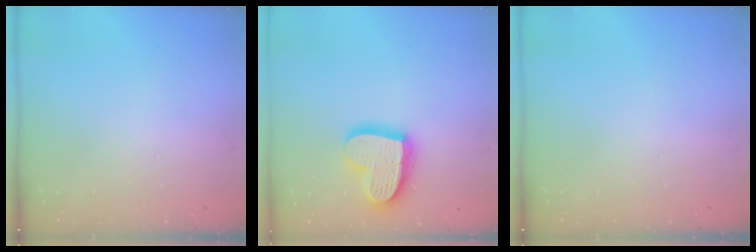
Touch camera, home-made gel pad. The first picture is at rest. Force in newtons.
{"total": 18.0, "press": 17.9, "slide": 1.3}
{"total": 0.0}